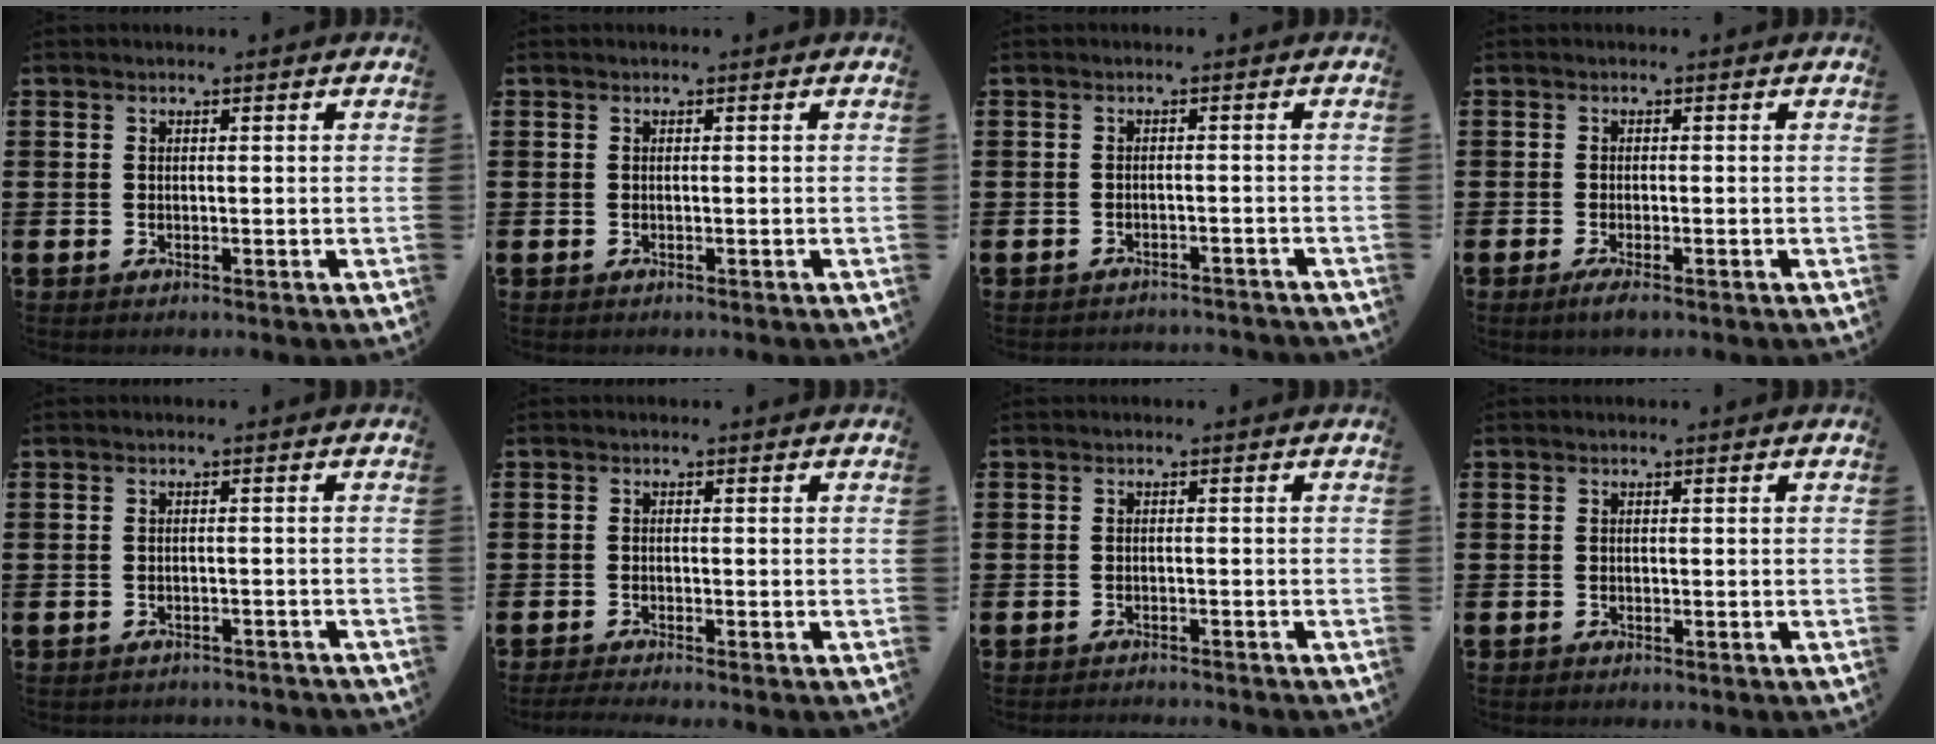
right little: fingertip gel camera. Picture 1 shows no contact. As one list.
[{"total": 0.0}, {"total": 1.4, "force": [-1.4, -0.1, -0.1], "torque": [-0.002, 0.003, -0.029]}, {"total": 1.6, "force": [-0.8, 0.2, 1.4], "torque": [-0.023, -0.002, -0.015]}, {"total": 1.1, "force": [-1.1, 0.0, -0.1], "torque": [-0.001, 0.001, -0.023]}, {"total": 1.1, "force": [-0.8, 0.0, 0.7], "torque": [-0.011, -0.001, -0.015]}, {"total": 0.9, "force": [-0.9, -0.1, -0.1], "torque": [0.000, 0.000, -0.019]}, {"total": 0.0}]